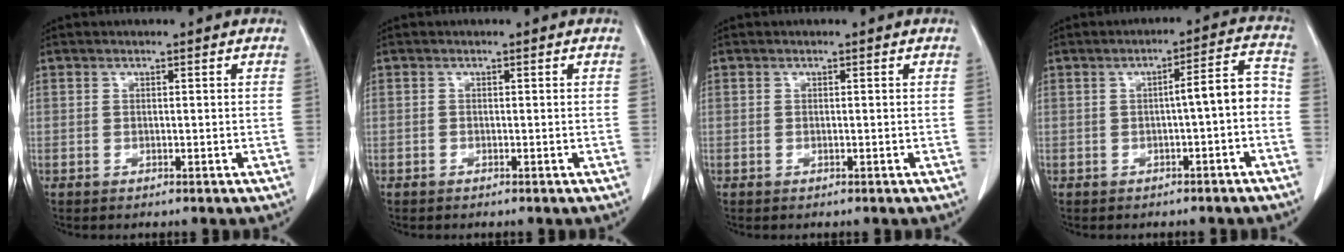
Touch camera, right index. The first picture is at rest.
{"total": 0.0}
{"total": 0.0}
{"total": 5.5, "force": [-1.4, 0.7, 5.3], "torque": [-0.068, 0.025, -0.019]}